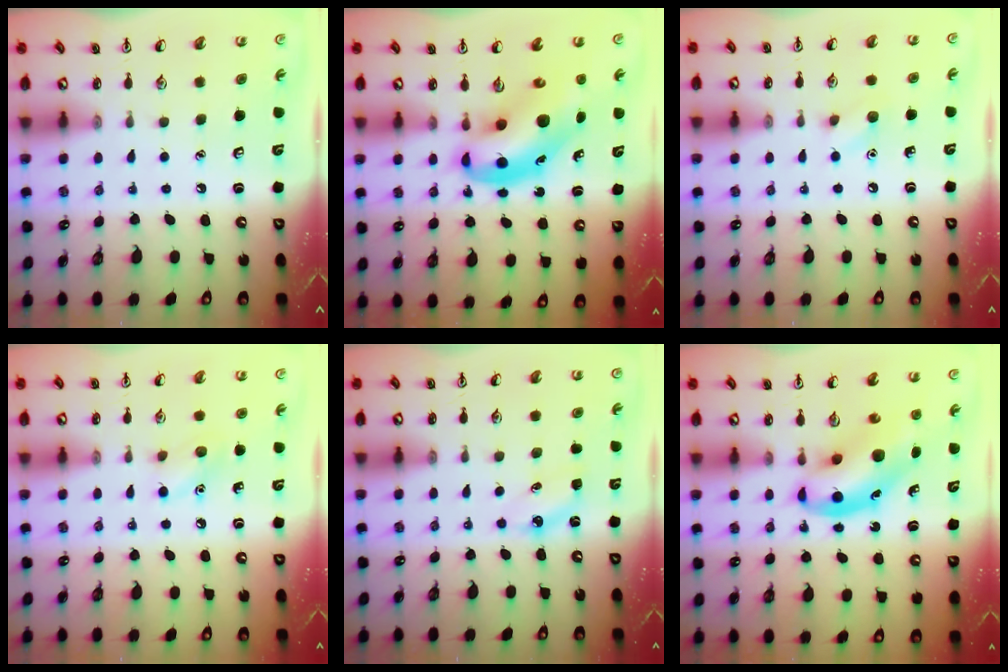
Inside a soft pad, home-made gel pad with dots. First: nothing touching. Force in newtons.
{"total": 10.0, "press": 9.6, "slide": 2.8}
{"total": 5.5, "press": 5.4, "slide": 1.3}
{"total": 7.8, "press": 7.5, "slide": 1.9}
{"total": 4.6, "press": 4.4, "slide": 1.4}
{"total": 9.7, "press": 9.4, "slide": 2.5}